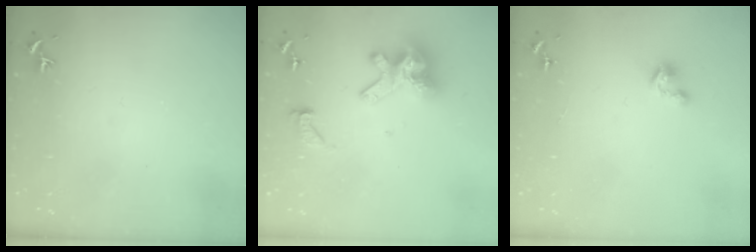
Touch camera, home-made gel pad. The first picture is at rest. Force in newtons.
{"total": 14.1, "press": 14.0, "slide": 1.4}
{"total": 3.4, "press": 3.4, "slide": 0.2}